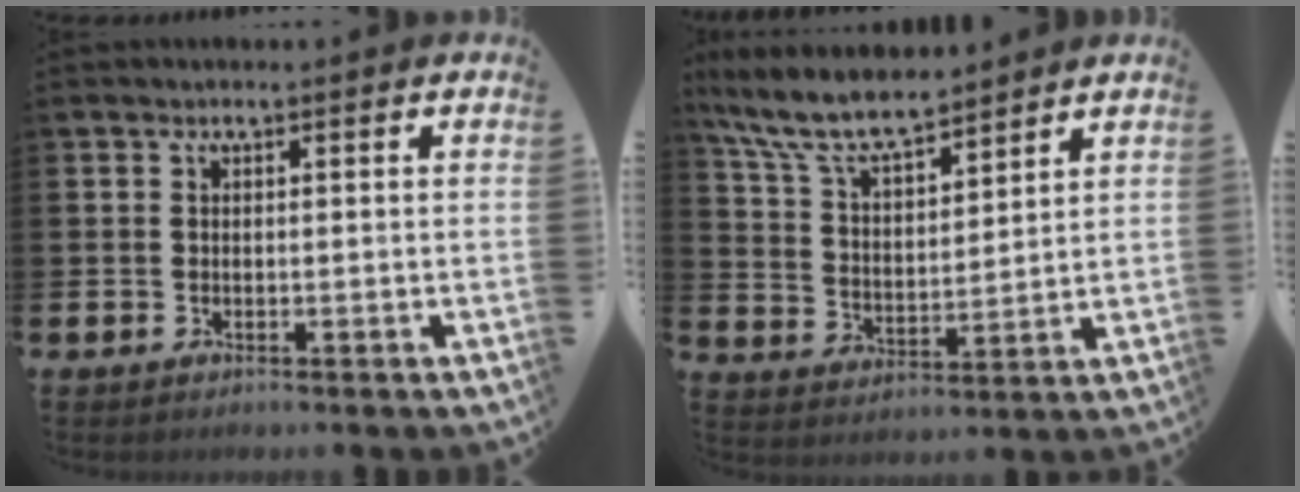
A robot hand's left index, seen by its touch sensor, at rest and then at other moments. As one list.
[{"total": 8.6, "force": [7.7, 1.8, 3.3], "torque": [-0.100, -0.037, 0.140]}]